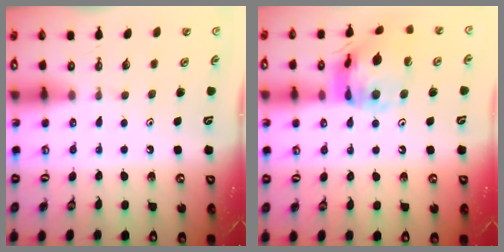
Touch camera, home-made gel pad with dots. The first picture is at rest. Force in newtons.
{"total": 16.3, "press": 16.2, "slide": 2.1}